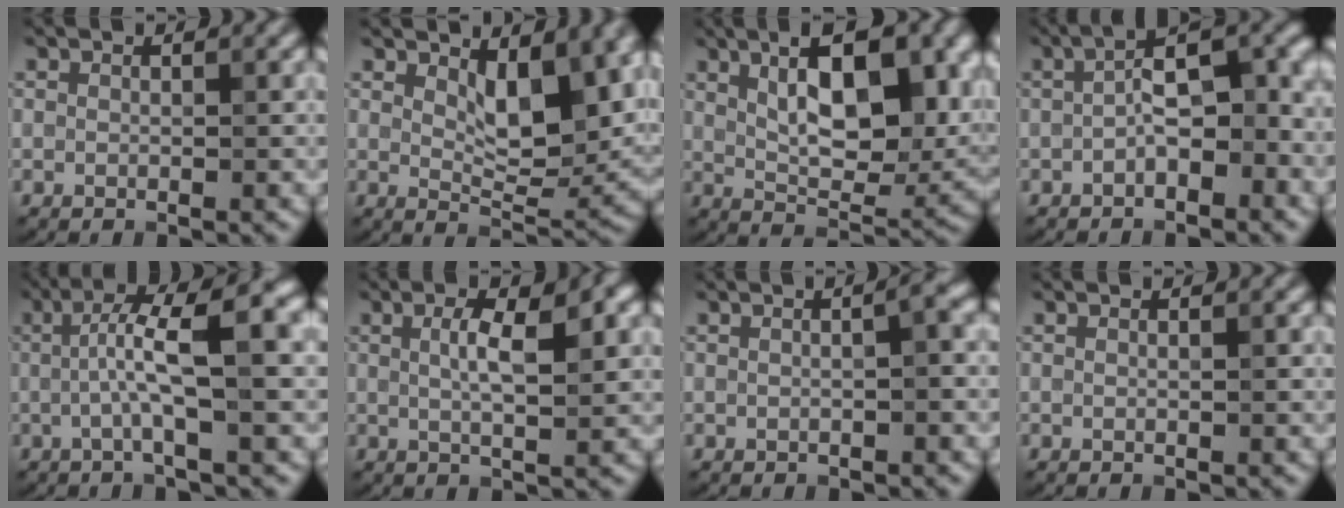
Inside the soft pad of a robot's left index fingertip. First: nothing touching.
{"total": 6.9, "force": [2.5, 3.1, 5.7], "torque": [-0.088, -0.011, 0.046]}
{"total": 10.9, "force": [3.4, 4.9, 9.1], "torque": [-0.123, 0.003, 0.051]}
{"total": 6.2, "force": [-1.2, 2.4, 5.5], "torque": [-0.077, 0.020, -0.032]}
{"total": 7.2, "force": [0.2, 1.4, 7.0], "torque": [-0.117, 0.023, -0.006]}
{"total": 4.3, "force": [1.0, 1.0, 4.1], "torque": [-0.069, 0.003, 0.016]}
{"total": 2.5, "force": [0.0, 0.6, 2.4], "torque": [-0.031, 0.007, -0.006]}
{"total": 0.5, "force": [0.1, 0.1, 0.5], "torque": [-0.010, -0.005, -0.006]}